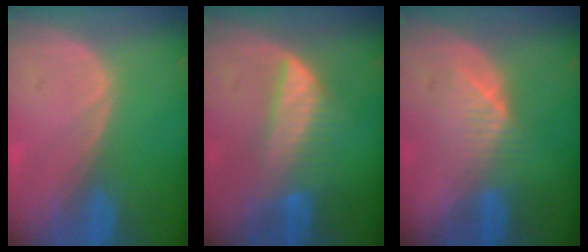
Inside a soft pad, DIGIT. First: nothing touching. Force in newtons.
{"total": 6.3, "press": 6.3, "slide": 0.2}
{"total": 4.5, "press": 4.4, "slide": 1.0}